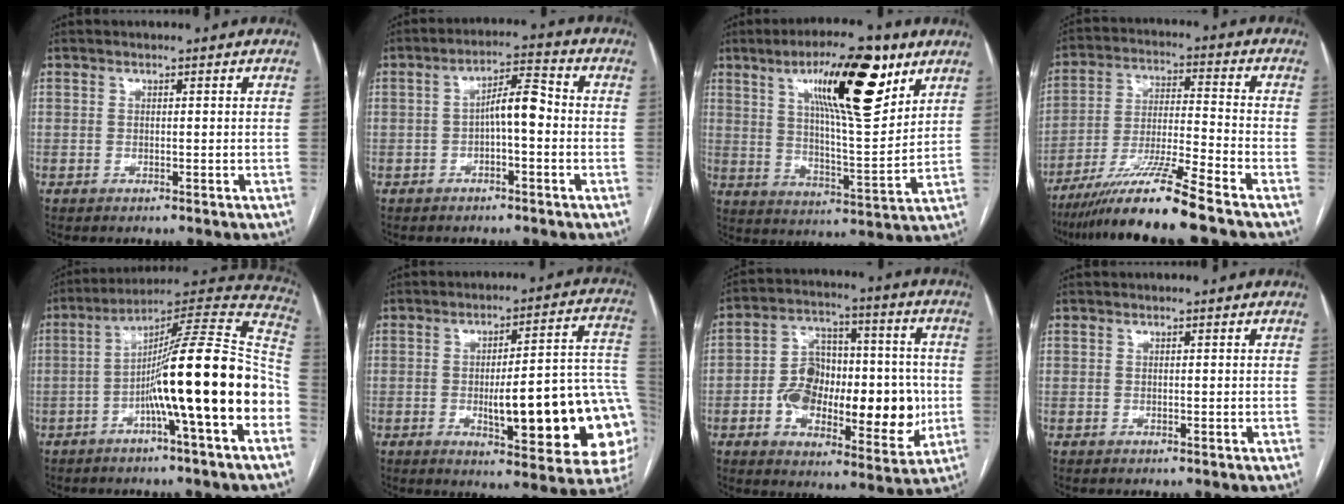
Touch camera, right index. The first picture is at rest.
{"total": 5.8, "force": [-0.7, 1.5, 5.5], "torque": [-0.094, 0.025, -0.013]}
{"total": 17.0, "force": [8.8, 3.2, 14.2], "torque": [-0.227, 0.000, 0.141]}
{"total": 12.7, "force": [-9.9, -1.6, 7.8], "torque": [-0.143, -0.025, -0.181]}
{"total": 20.8, "force": [-5.2, -0.1, 20.2], "torque": [-0.275, 0.023, -0.086]}
{"total": 22.3, "force": [-4.2, 4.0, 21.5], "torque": [-0.194, 0.019, -0.042]}
{"total": 17.8, "force": [-2.9, 9.2, 14.9], "torque": [-0.239, 0.031, -0.036]}
{"total": 0.0}